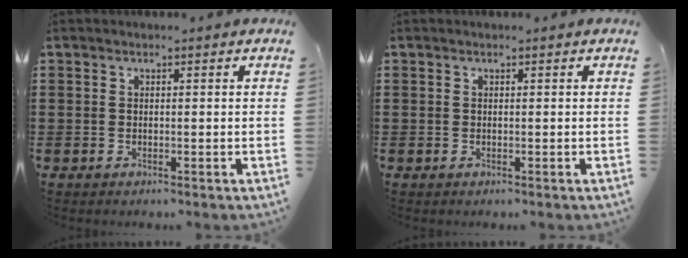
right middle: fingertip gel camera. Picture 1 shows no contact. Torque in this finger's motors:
{"motor_torque": [0.12, 0.14, 0.00, 0.02]}